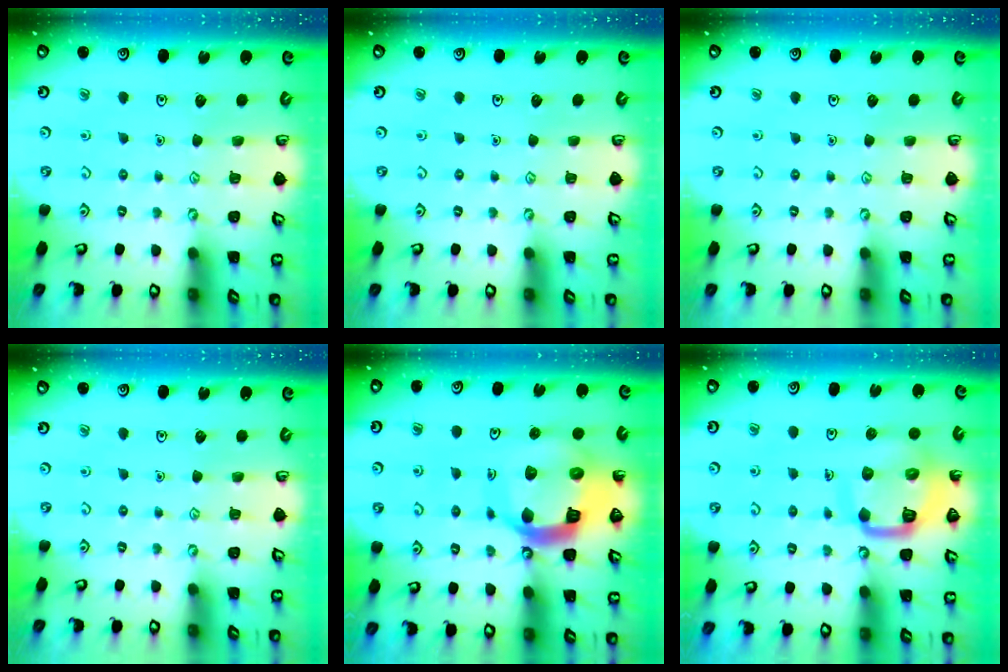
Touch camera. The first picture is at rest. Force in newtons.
{"total": 0.0}
{"total": 0.0}
{"total": 0.0}
{"total": 18.0, "press": 17.9, "slide": 1.9}
{"total": 13.2, "press": 13.1, "slide": 1.6}